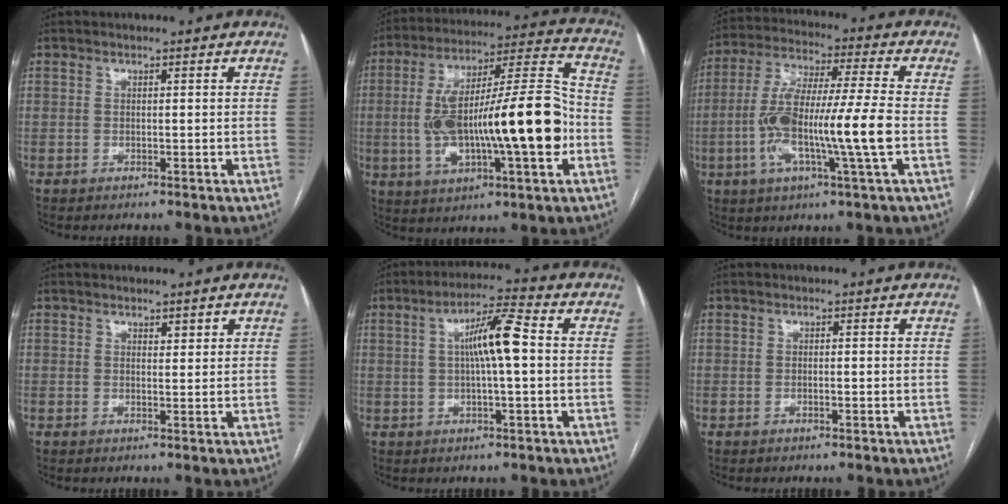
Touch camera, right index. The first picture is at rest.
{"total": 22.9, "force": [-3.2, 4.3, 22.3], "torque": [-0.385, 0.023, -0.042]}
{"total": 15.5, "force": [-3.0, 0.5, 15.2], "torque": [-0.295, 0.002, -0.062]}
{"total": 1.3, "force": [0.9, 0.5, 0.6], "torque": [-0.009, -0.001, 0.014]}
{"total": 7.8, "force": [0.8, 0.6, 7.7], "torque": [-0.139, 0.016, 0.009]}
{"total": 0.6, "force": [-0.2, 0.1, 0.5], "torque": [-0.010, -0.001, -0.002]}